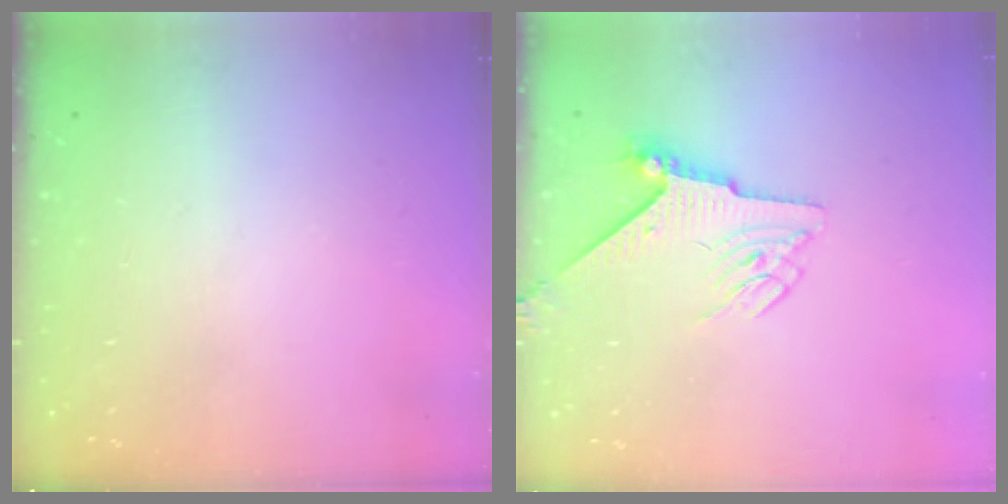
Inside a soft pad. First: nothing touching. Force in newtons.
{"total": 6.0, "press": 5.9, "slide": 1.0}